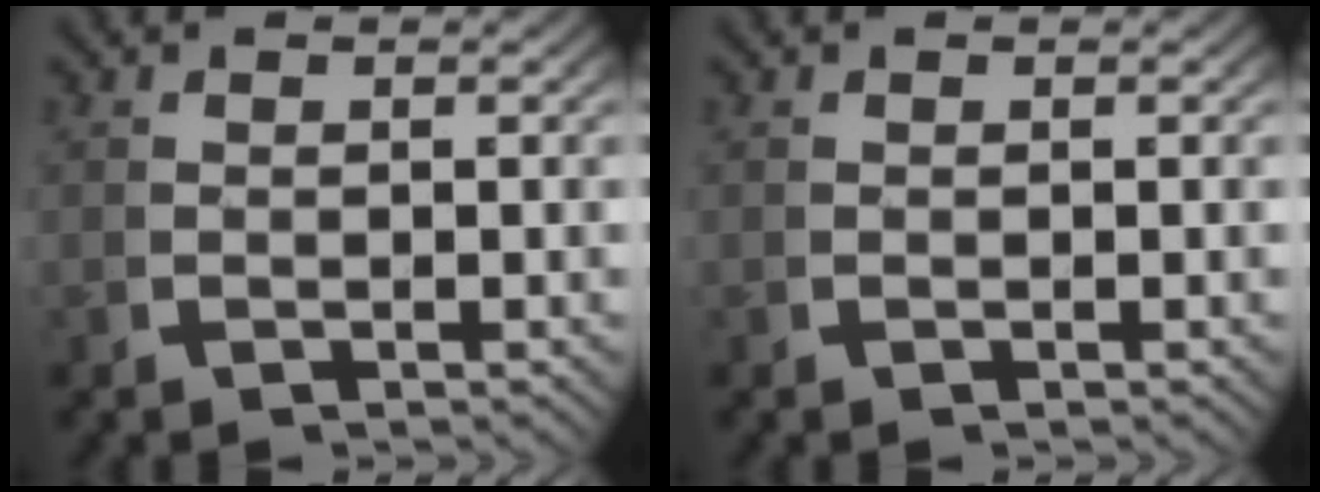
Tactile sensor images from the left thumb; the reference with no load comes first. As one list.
[{"total": 0.0}]